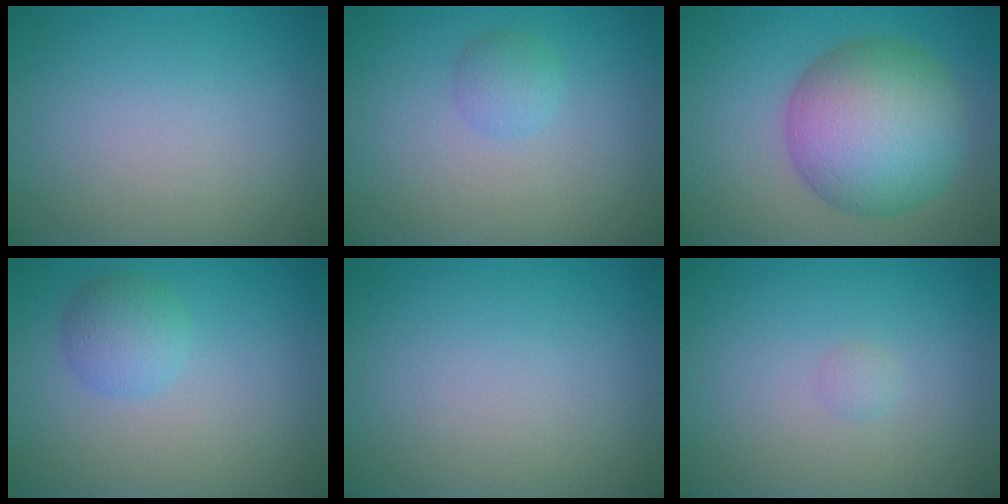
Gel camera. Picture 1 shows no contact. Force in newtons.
{"total": 1.5, "press": 1.5, "slide": 0.1}
{"total": 10.4, "press": 10.4, "slide": 0.5}
{"total": 2.5, "press": 2.5, "slide": 0.2}
{"total": 0.0}
{"total": 0.6, "press": 0.6, "slide": 0.0}